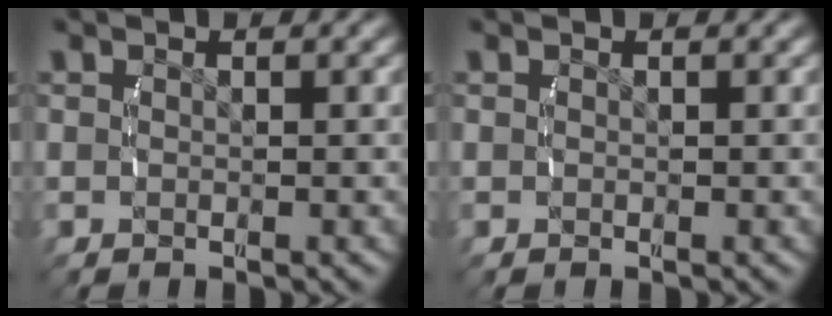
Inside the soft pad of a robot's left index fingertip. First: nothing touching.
{"total": 0.0}